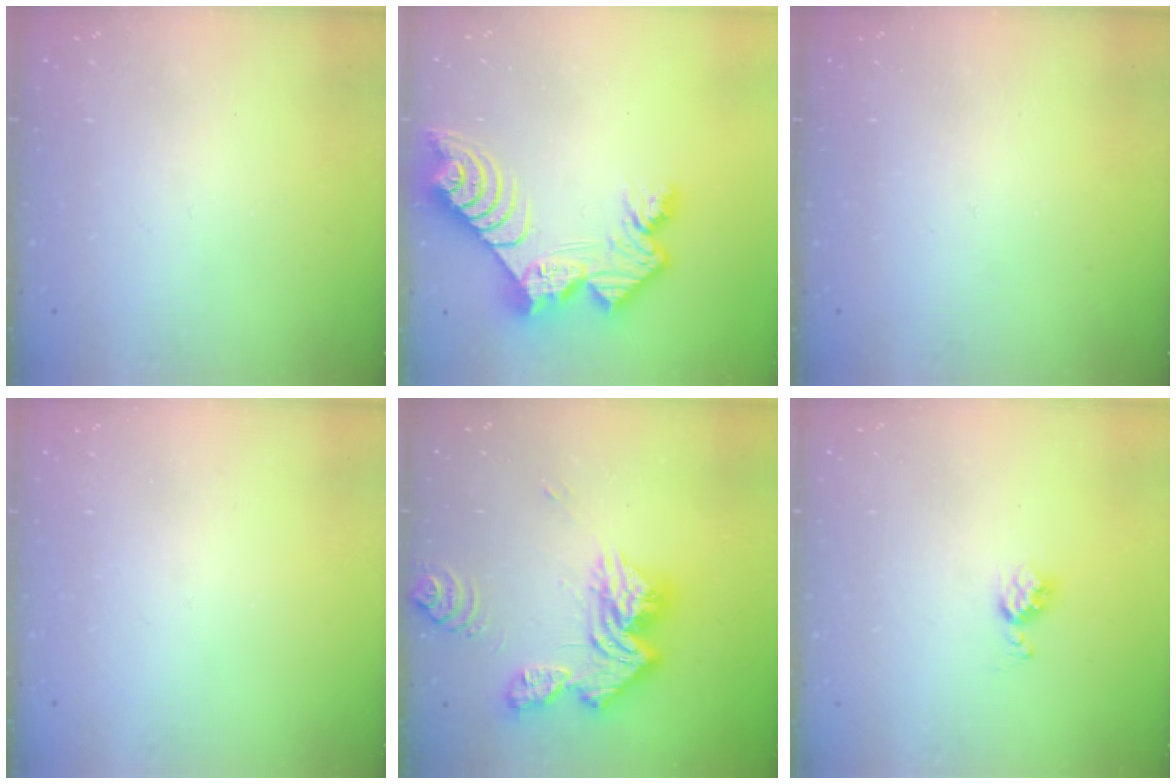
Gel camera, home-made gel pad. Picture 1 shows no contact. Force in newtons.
{"total": 13.9, "press": 13.9, "slide": 1.0}
{"total": 0.0}
{"total": 0.0}
{"total": 18.7, "press": 18.6, "slide": 1.9}
{"total": 4.3, "press": 4.3, "slide": 0.5}